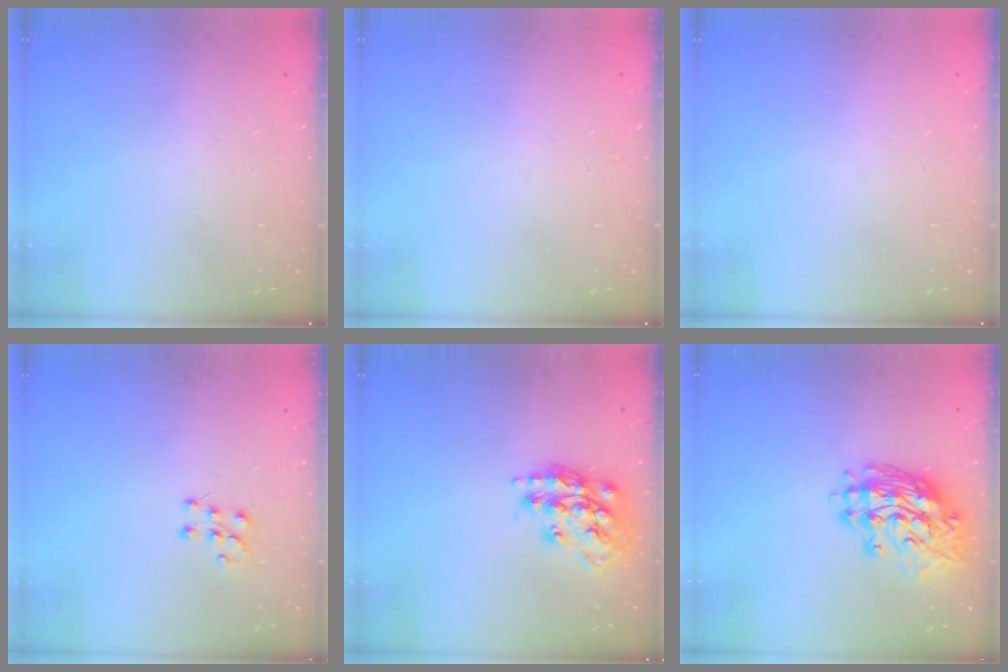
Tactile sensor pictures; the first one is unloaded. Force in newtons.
{"total": 0.0}
{"total": 0.0}
{"total": 6.0, "press": 5.9, "slide": 0.4}
{"total": 16.8, "press": 16.7, "slide": 1.5}
{"total": 15.0, "press": 14.9, "slide": 1.4}